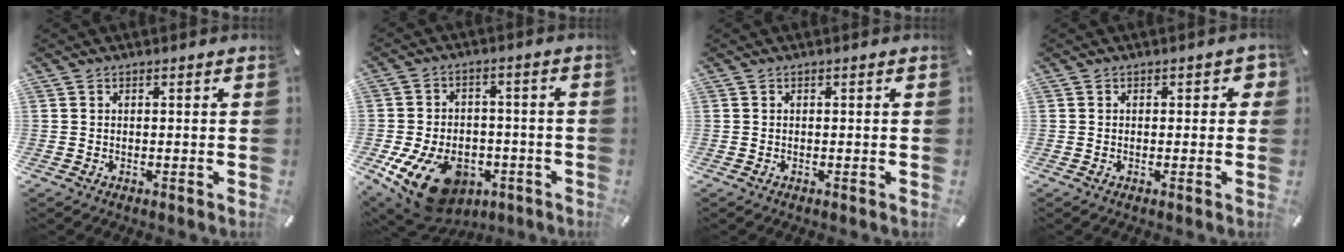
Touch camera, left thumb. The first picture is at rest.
{"total": 16.5, "force": [-7.6, 10.6, 10.2], "torque": [-0.189, 0.046, -0.120]}
{"total": 0.0}
{"total": 1.9, "force": [-0.2, 1.3, 1.4], "torque": [-0.018, 0.005, -0.006]}